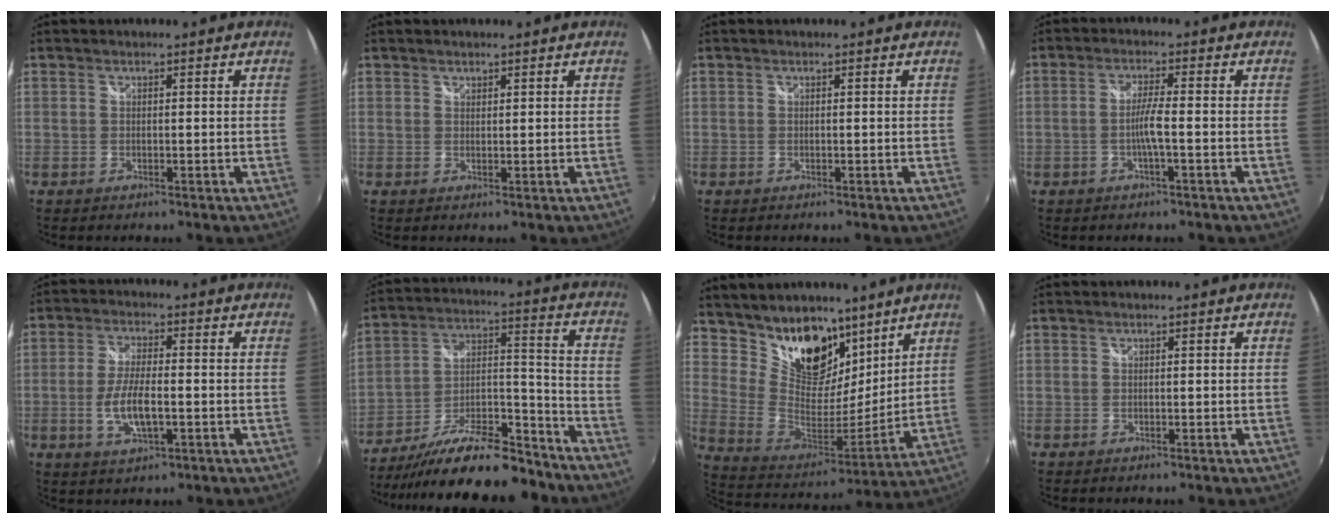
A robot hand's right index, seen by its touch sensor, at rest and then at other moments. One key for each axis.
{"total": 0.8, "fx": 0.7, "fy": 0.4, "fz": 0.0, "tx": 0.002, "ty": 0.001, "tz": 0.012}
{"total": 0.0}
{"total": 3.6, "fx": -1.2, "fy": -0.4, "fz": 3.4, "tx": -0.067, "ty": 0.001, "tz": -0.023}
{"total": 8.0, "fx": -2.0, "fy": 2.8, "fz": 7.2, "tx": -0.148, "ty": -0.006, "tz": -0.035}
{"total": 21.9, "fx": -17.1, "fy": 6.8, "fz": 11.9, "tx": -0.211, "ty": -0.002, "tz": -0.264}
{"total": 17.5, "fx": 11.9, "fy": 10.2, "fz": 7.8, "tx": -0.170, "ty": 0.007, "tz": 0.222}
{"total": 0.0}